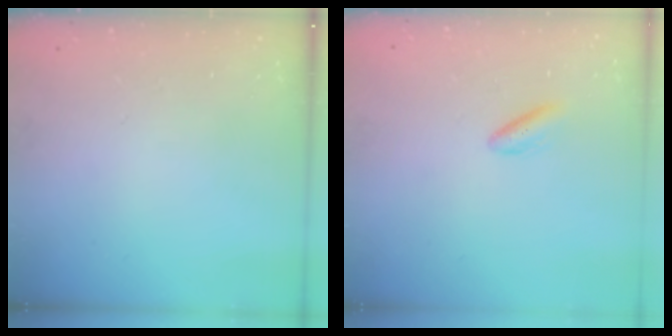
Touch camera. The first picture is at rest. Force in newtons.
{"total": 2.8, "press": 2.5, "slide": 1.3}